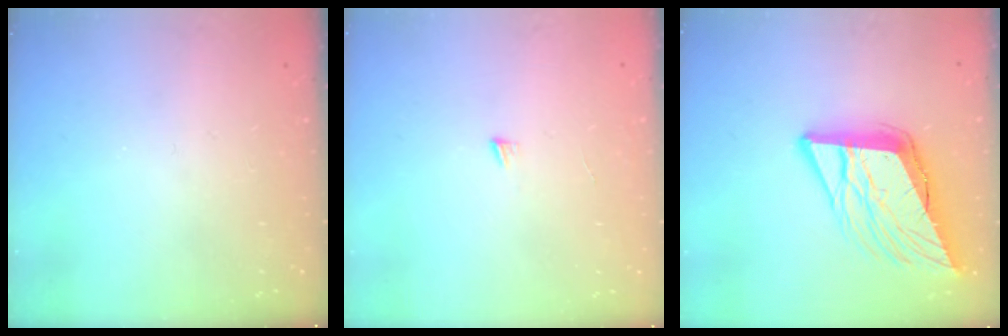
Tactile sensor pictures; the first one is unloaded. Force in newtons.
{"total": 3.1, "press": 3.1, "slide": 0.3}
{"total": 15.3, "press": 15.1, "slide": 2.7}